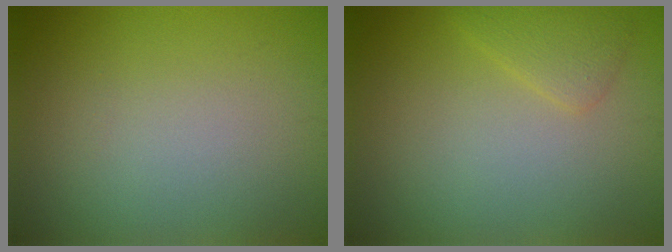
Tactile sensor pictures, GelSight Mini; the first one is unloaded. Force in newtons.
{"total": 1.7, "press": 1.7, "slide": 0.0}